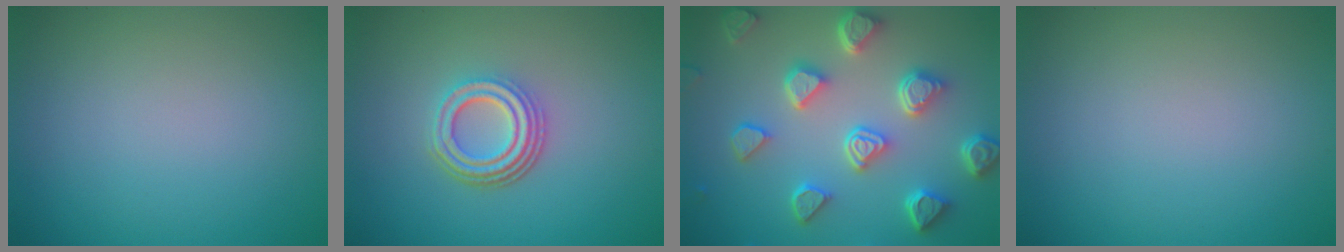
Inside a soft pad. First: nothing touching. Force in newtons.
{"total": 4.5, "press": 3.3, "slide": 3.0}
{"total": 6.6, "press": 5.2, "slide": 3.9}
{"total": 0.0}